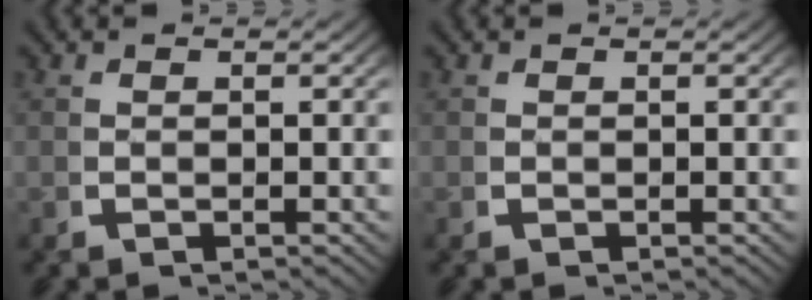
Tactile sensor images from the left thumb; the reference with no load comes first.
{"total": 0.0}